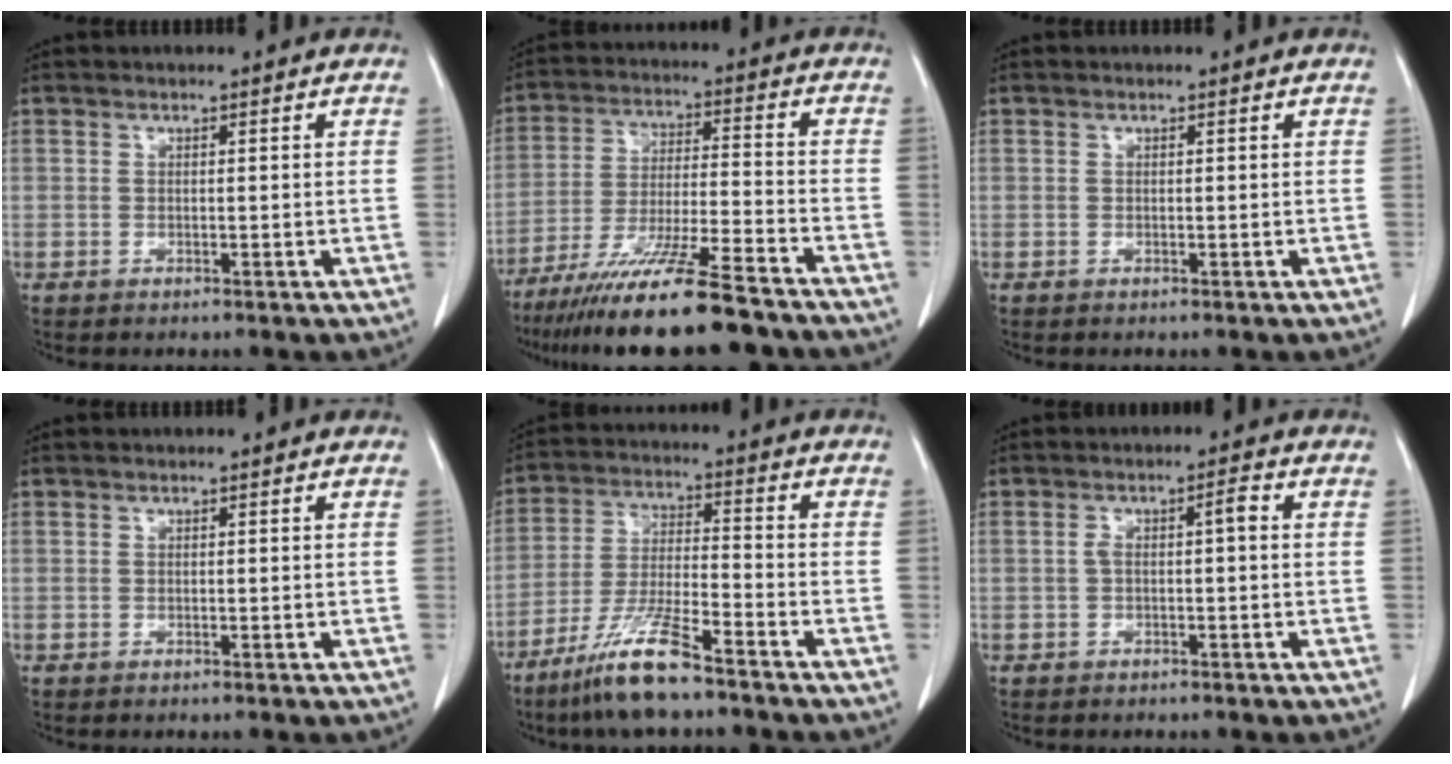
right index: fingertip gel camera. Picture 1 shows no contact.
{"total": 17.1, "force": [-13.7, 0.6, 10.3], "torque": [-0.189, -0.037, -0.230]}
{"total": 0.0}
{"total": 0.0}
{"total": 10.8, "force": [-7.8, 0.8, 7.4], "torque": [-0.152, -0.028, -0.151]}
{"total": 2.8, "force": [0.0, 0.5, 2.8], "torque": [-0.051, 0.013, 0.001]}